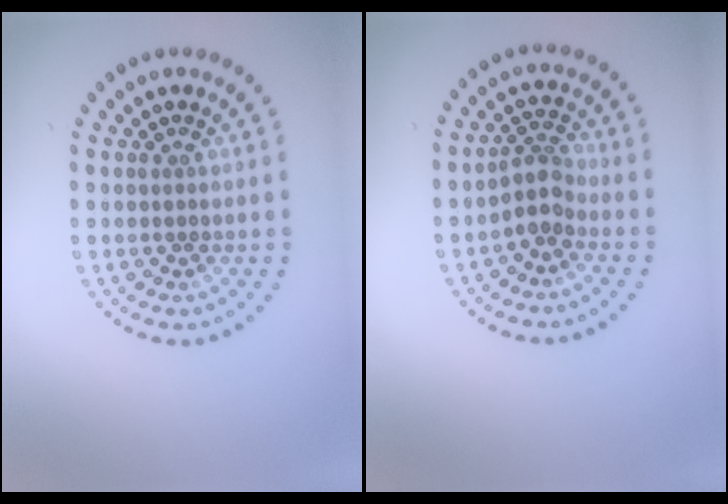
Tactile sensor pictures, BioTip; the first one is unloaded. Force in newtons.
{"total": 2.4, "press": 2.0, "slide": 1.4}